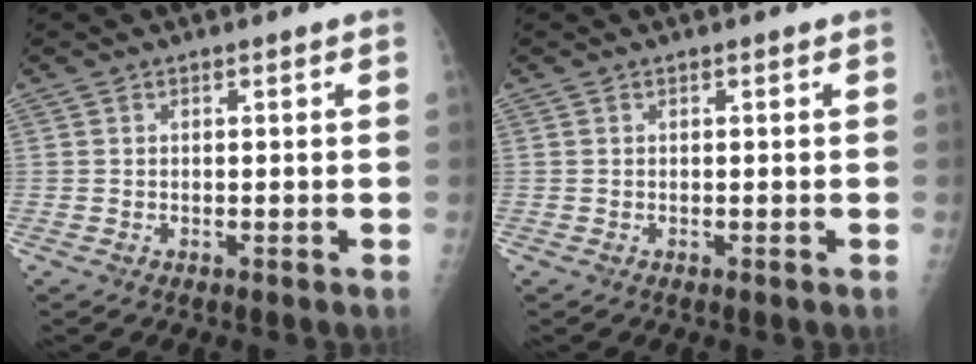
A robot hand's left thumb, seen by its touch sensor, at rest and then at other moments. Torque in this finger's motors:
{"motor_torque": [0.01, 0.01, -0.08, -0.09, 0.00]}